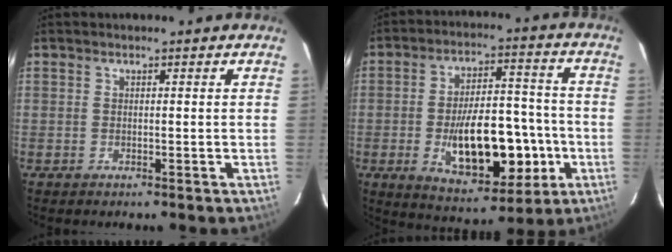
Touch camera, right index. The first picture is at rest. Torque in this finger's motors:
{"motor_torque": [0.91, -0.60, 0.72, 0.21]}